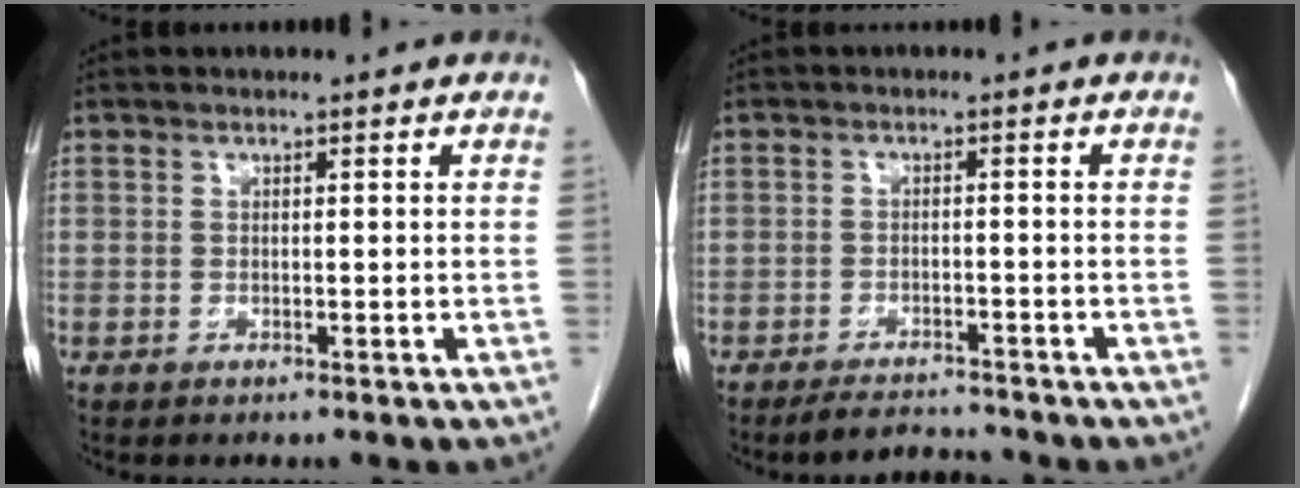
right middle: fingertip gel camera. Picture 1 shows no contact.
{"total": 3.8, "force": [-3.8, 0.2, 0.5], "torque": [-0.009, -0.013, -0.064]}